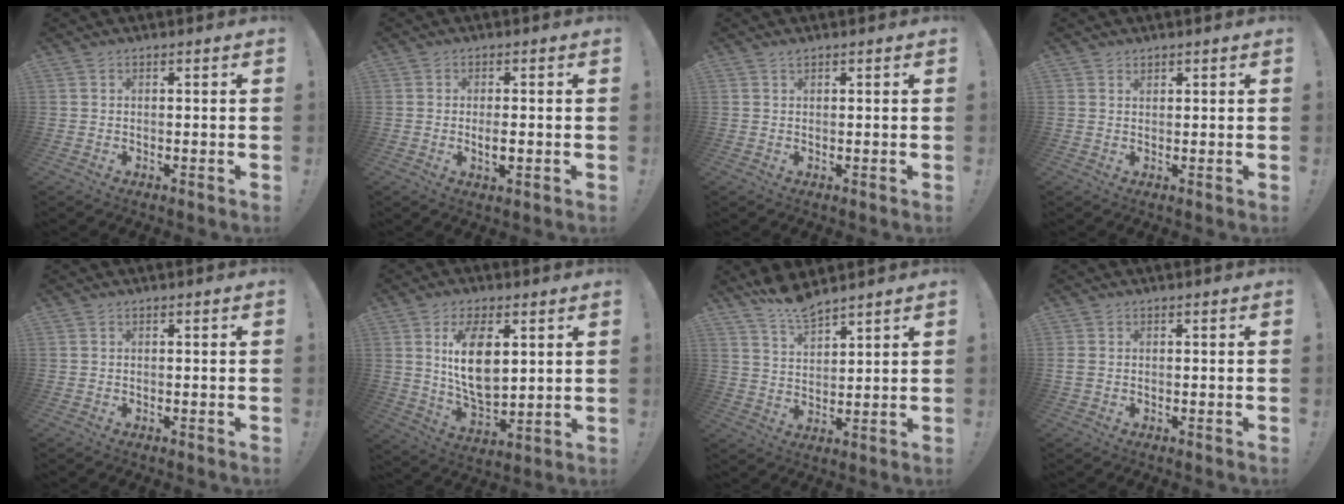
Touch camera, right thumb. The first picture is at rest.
{"total": 3.2, "force": [-0.5, 0.8, 3.0], "torque": [-0.051, -0.005, -0.012]}
{"total": 0.8, "force": [0.7, 0.0, 0.4], "torque": [-0.001, -0.003, 0.012]}
{"total": 1.1, "force": [1.0, 0.5, 0.2], "torque": [-0.001, -0.006, 0.019]}
{"total": 0.0}
{"total": 14.5, "force": [4.5, 7.8, 11.3], "torque": [-0.203, -0.020, 0.077]}
{"total": 8.0, "force": [7.3, 1.6, 2.8], "torque": [-0.062, -0.048, 0.135]}
{"total": 1.1, "force": [0.2, 0.8, 0.7], "torque": [-0.022, 0.006, 0.005]}